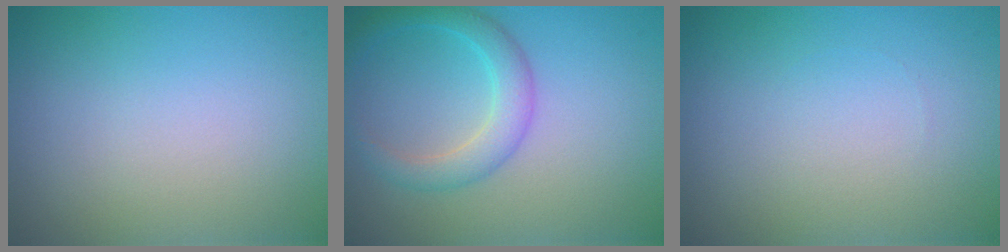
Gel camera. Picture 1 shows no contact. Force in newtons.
{"total": 3.2, "press": 3.2, "slide": 0.2}
{"total": 0.0}